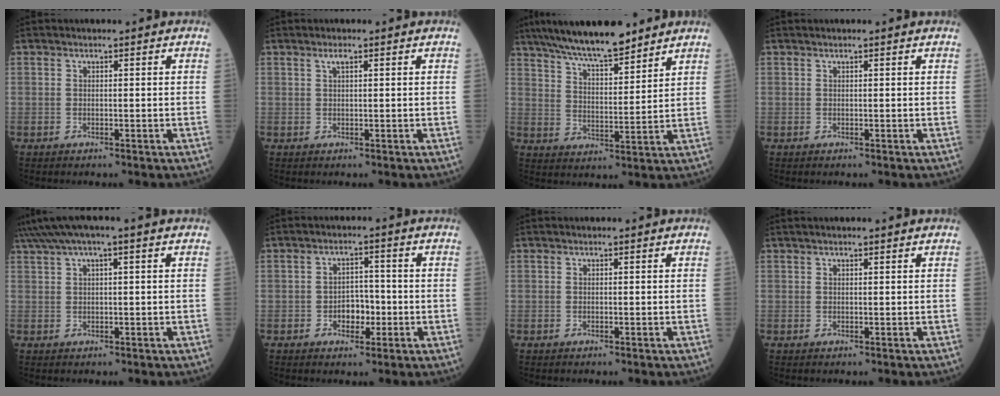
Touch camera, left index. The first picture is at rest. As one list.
[{"total": 1.1, "force": [0.6, 0.2, 0.9], "torque": [-0.020, 0.005, 0.011]}, {"total": 13.4, "force": [11.2, 2.2, 7.0], "torque": [-0.120, 0.017, 0.193]}, {"total": 0.7, "force": [0.6, -0.1, 0.3], "torque": [-0.010, 0.007, 0.015]}, {"total": 5.8, "force": [3.4, 0.5, 4.6], "torque": [-0.094, 0.038, 0.063]}, {"total": 4.0, "force": [-1.3, 2.6, 2.8], "torque": [-0.042, 0.009, -0.020]}, {"total": 0.0}, {"total": 1.0, "force": [0.7, 0.1, 0.6], "torque": [-0.013, 0.010, 0.013]}]